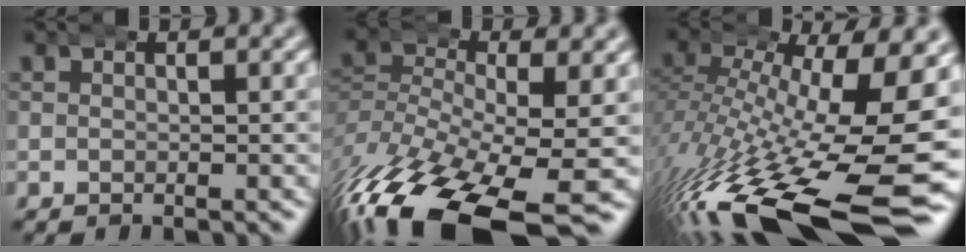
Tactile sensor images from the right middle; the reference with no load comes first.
{"total": 10.1, "force": [-6.5, 3.6, 6.9], "torque": [-0.159, -0.048, -0.079]}
{"total": 15.2, "force": [-7.4, 5.1, 12.3], "torque": [-0.213, -0.051, -0.080]}